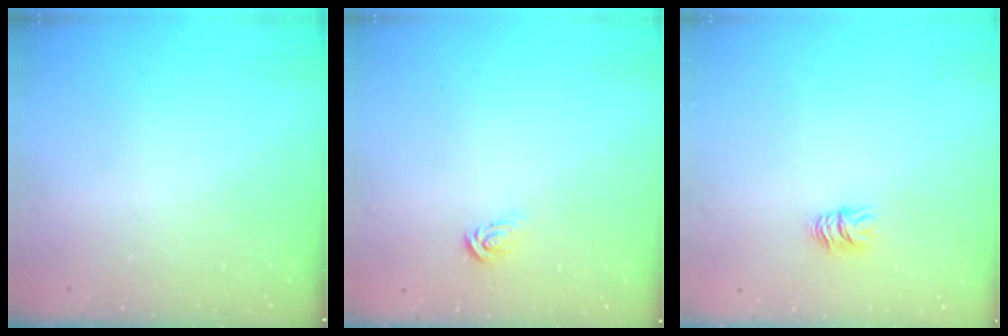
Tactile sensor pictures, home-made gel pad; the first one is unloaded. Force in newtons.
{"total": 2.8, "press": 2.8, "slide": 0.2}
{"total": 5.5, "press": 5.5, "slide": 0.2}